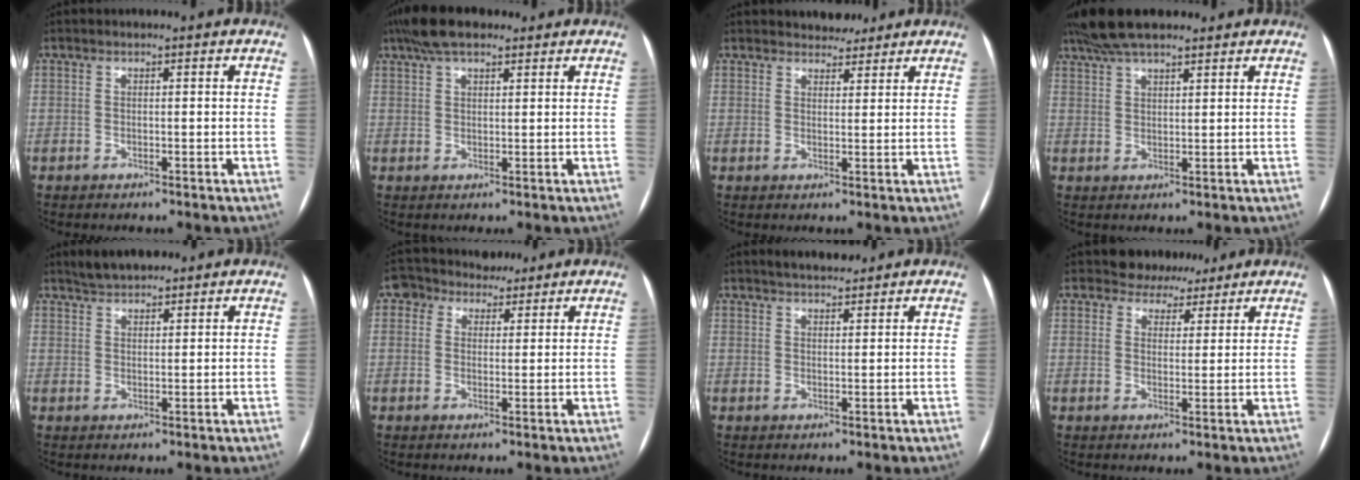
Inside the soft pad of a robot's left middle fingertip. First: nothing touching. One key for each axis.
{"total": 7.5, "fx": 5.5, "fy": 2.6, "fz": 4.3, "tx": -0.086, "ty": 0.032, "tz": 0.099}
{"total": 4.1, "fx": 3.7, "fy": 1.5, "fz": 0.6, "tx": -0.006, "ty": 0.004, "tz": 0.053}
{"total": 10.7, "fx": 8.7, "fy": 2.6, "fz": 5.7, "tx": -0.103, "ty": 0.044, "tz": 0.153}
{"total": 4.6, "fx": 4.1, "fy": 1.2, "fz": 1.7, "tx": -0.037, "ty": 0.018, "tz": 0.073}
{"total": 5.3, "fx": 4.1, "fy": 3.2, "fz": 0.9, "tx": -0.019, "ty": 0.020, "tz": 0.065}
{"total": 4.3, "fx": 3.9, "fy": 0.9, "fz": 1.5, "tx": -0.026, "ty": 0.017, "tz": 0.065}
{"total": 4.7, "fx": 4.1, "fy": 2.3, "fz": -0.2, "tx": 0.007, "ty": -0.004, "tz": 0.050}